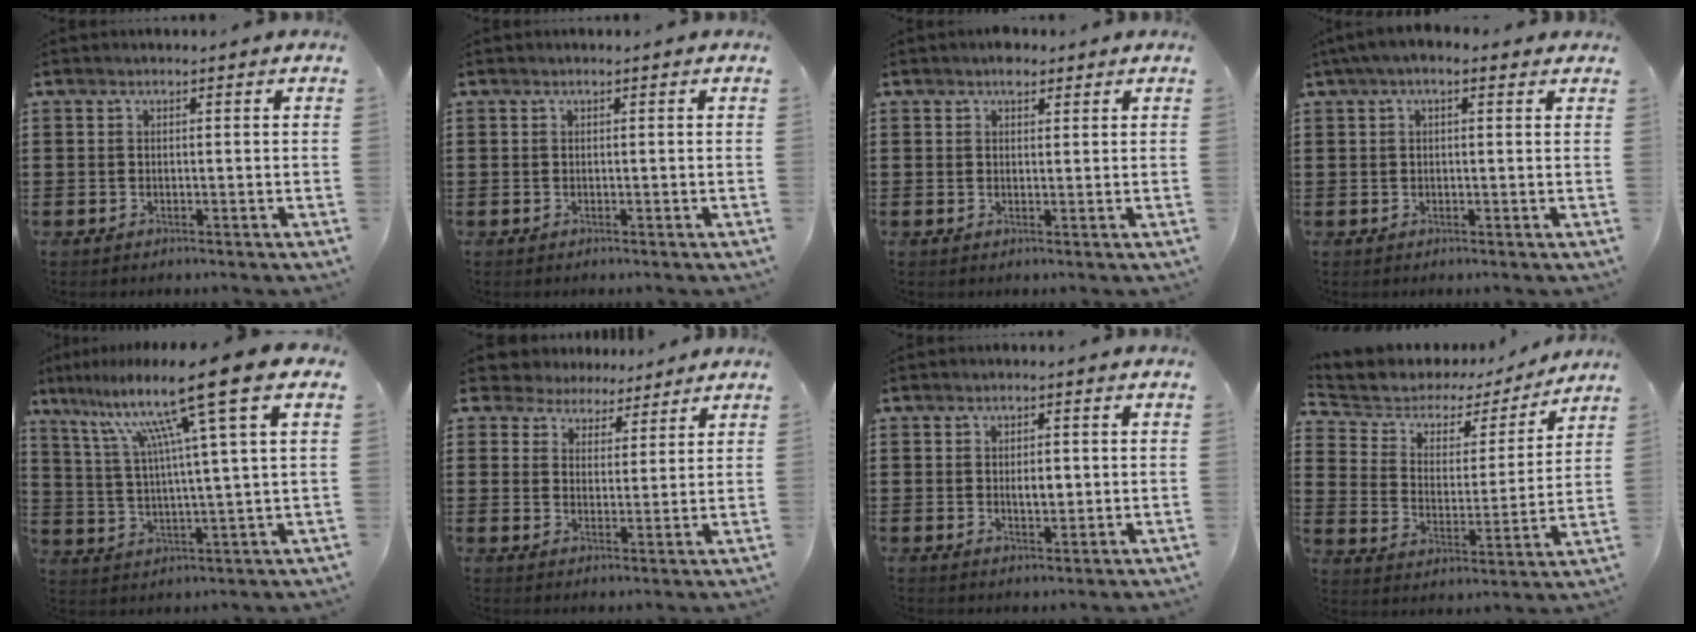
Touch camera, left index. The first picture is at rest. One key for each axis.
{"total": 0.0}
{"total": 2.2, "fx": 1.6, "fy": 1.2, "fz": 0.9, "tx": -0.004, "ty": 0.000, "tz": 0.026}
{"total": 2.5, "fx": 1.0, "fy": 0.9, "fz": 2.1, "tx": -0.042, "ty": 0.007, "tz": 0.017}
{"total": 13.8, "fx": 7.8, "fy": -1.0, "fz": 11.4, "tx": -0.232, "ty": -0.031, "tz": 0.115}
{"total": 4.7, "fx": 4.2, "fy": 2.1, "fz": 0.1, "tx": -0.027, "ty": -0.007, "tz": 0.077}
{"total": 2.4, "fx": 0.2, "fy": 1.1, "fz": 2.2, "tx": -0.035, "ty": 0.002, "tz": 0.000}
{"total": 4.3, "fx": 3.2, "fy": 2.7, "fz": 0.8, "tx": -0.046, "ty": -0.020, "tz": 0.046}